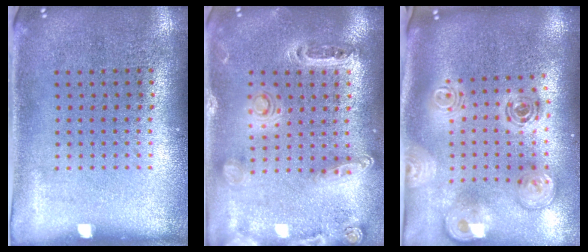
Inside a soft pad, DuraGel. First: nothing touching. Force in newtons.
{"total": 1.3, "press": 1.3, "slide": 0.2}
{"total": 2.1, "press": 1.7, "slide": 1.3}